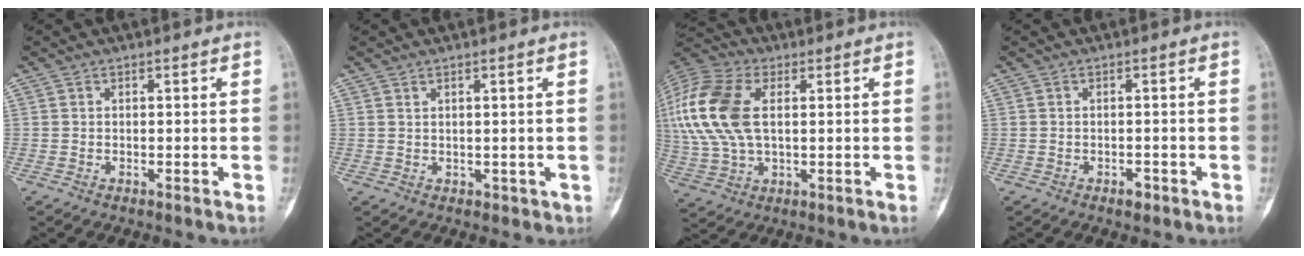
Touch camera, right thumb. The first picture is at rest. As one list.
[{"total": 1.1, "force": [0.5, 0.9, 0.3], "torque": [0.004, -0.002, 0.011]}, {"total": 18.5, "force": [3.3, 10.8, 14.7], "torque": [-0.344, 0.007, 0.059]}, {"total": 1.6, "force": [-1.0, 0.9, 0.8], "torque": [-0.012, 0.006, -0.017]}]